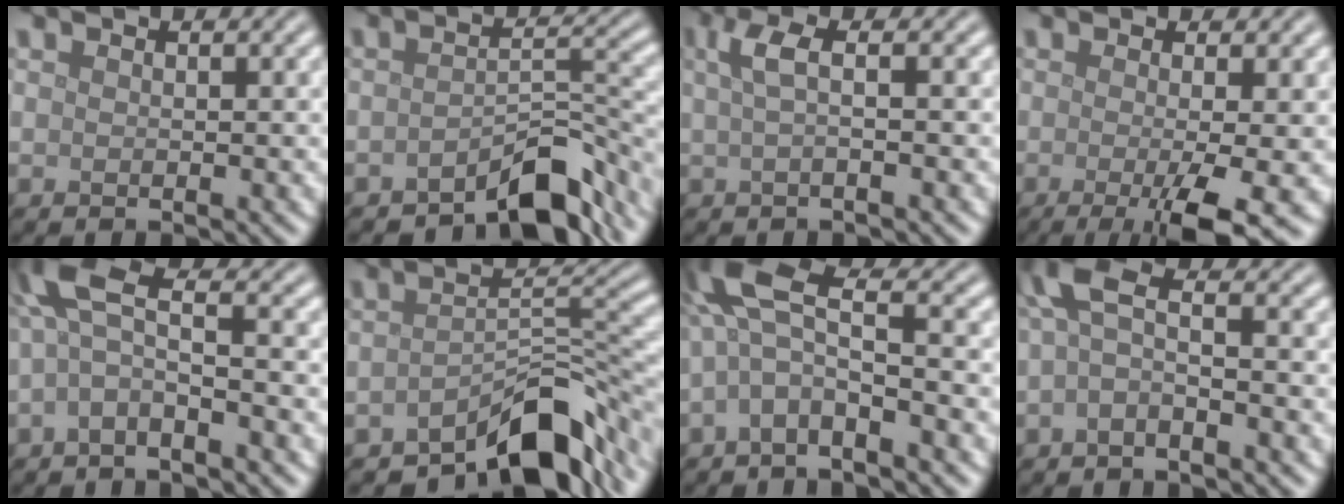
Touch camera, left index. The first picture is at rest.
{"total": 5.8, "force": [-4.3, 1.7, 3.4], "torque": [-0.035, 0.006, -0.068]}
{"total": 2.3, "force": [0.4, 0.6, 2.2], "torque": [-0.044, 0.005, 0.005]}
{"total": 6.9, "force": [-2.1, 1.5, 6.4], "torque": [-0.093, -0.016, -0.033]}
{"total": 4.8, "force": [-0.6, 1.5, 4.5], "torque": [-0.095, 0.018, -0.027]}
{"total": 8.5, "force": [-5.6, 3.1, 5.6], "torque": [-0.065, 0.001, -0.092]}
{"total": 5.9, "force": [-1.1, 1.9, 5.5], "torque": [-0.115, 0.022, -0.040]}
{"total": 3.7, "force": [-0.5, 1.3, 3.4], "torque": [-0.073, 0.014, -0.023]}